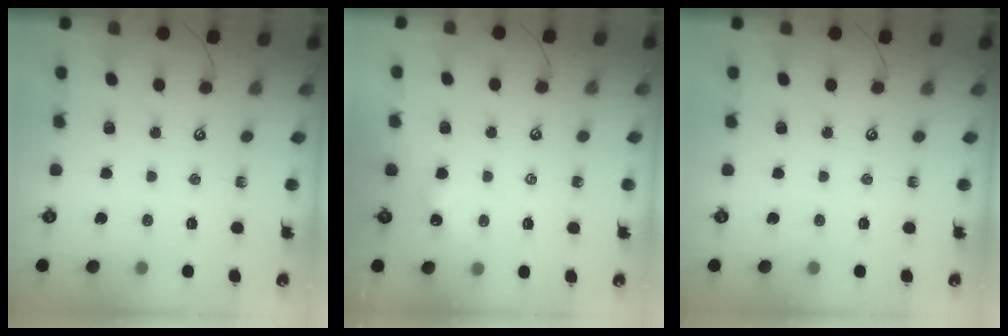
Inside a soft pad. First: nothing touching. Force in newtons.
{"total": 3.5, "press": 3.5, "slide": 0.5}
{"total": 0.0}